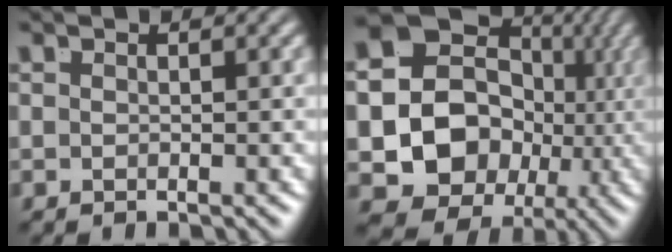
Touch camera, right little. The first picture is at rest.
{"total": 19.6, "force": [-0.5, 16.8, 10.1], "torque": [-0.258, -0.068, -0.006]}